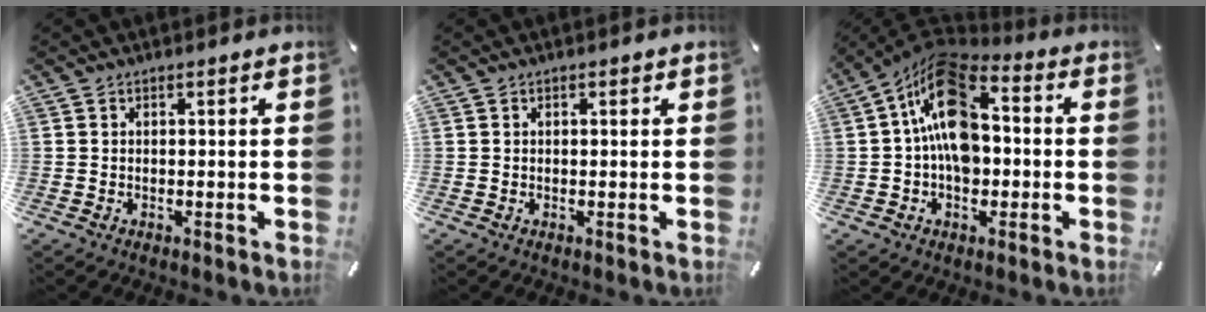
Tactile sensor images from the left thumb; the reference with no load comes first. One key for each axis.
{"total": 0.6, "fx": 0.1, "fy": 0.4, "fz": 0.4, "tx": -0.010, "ty": 0.003, "tz": 0.000}
{"total": 16.1, "fx": 1.7, "fy": 10.7, "fz": 11.9, "tx": -0.209, "ty": -0.008, "tz": 0.030}